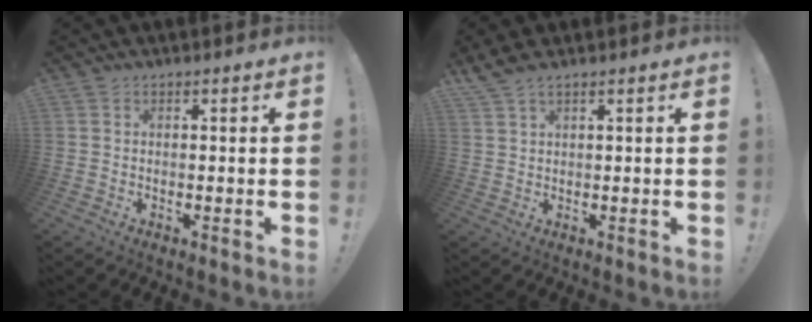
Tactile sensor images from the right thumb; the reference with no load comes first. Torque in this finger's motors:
{"motor_torque": [-0.24, 0.44, 0.69, 0.60, 0.31]}